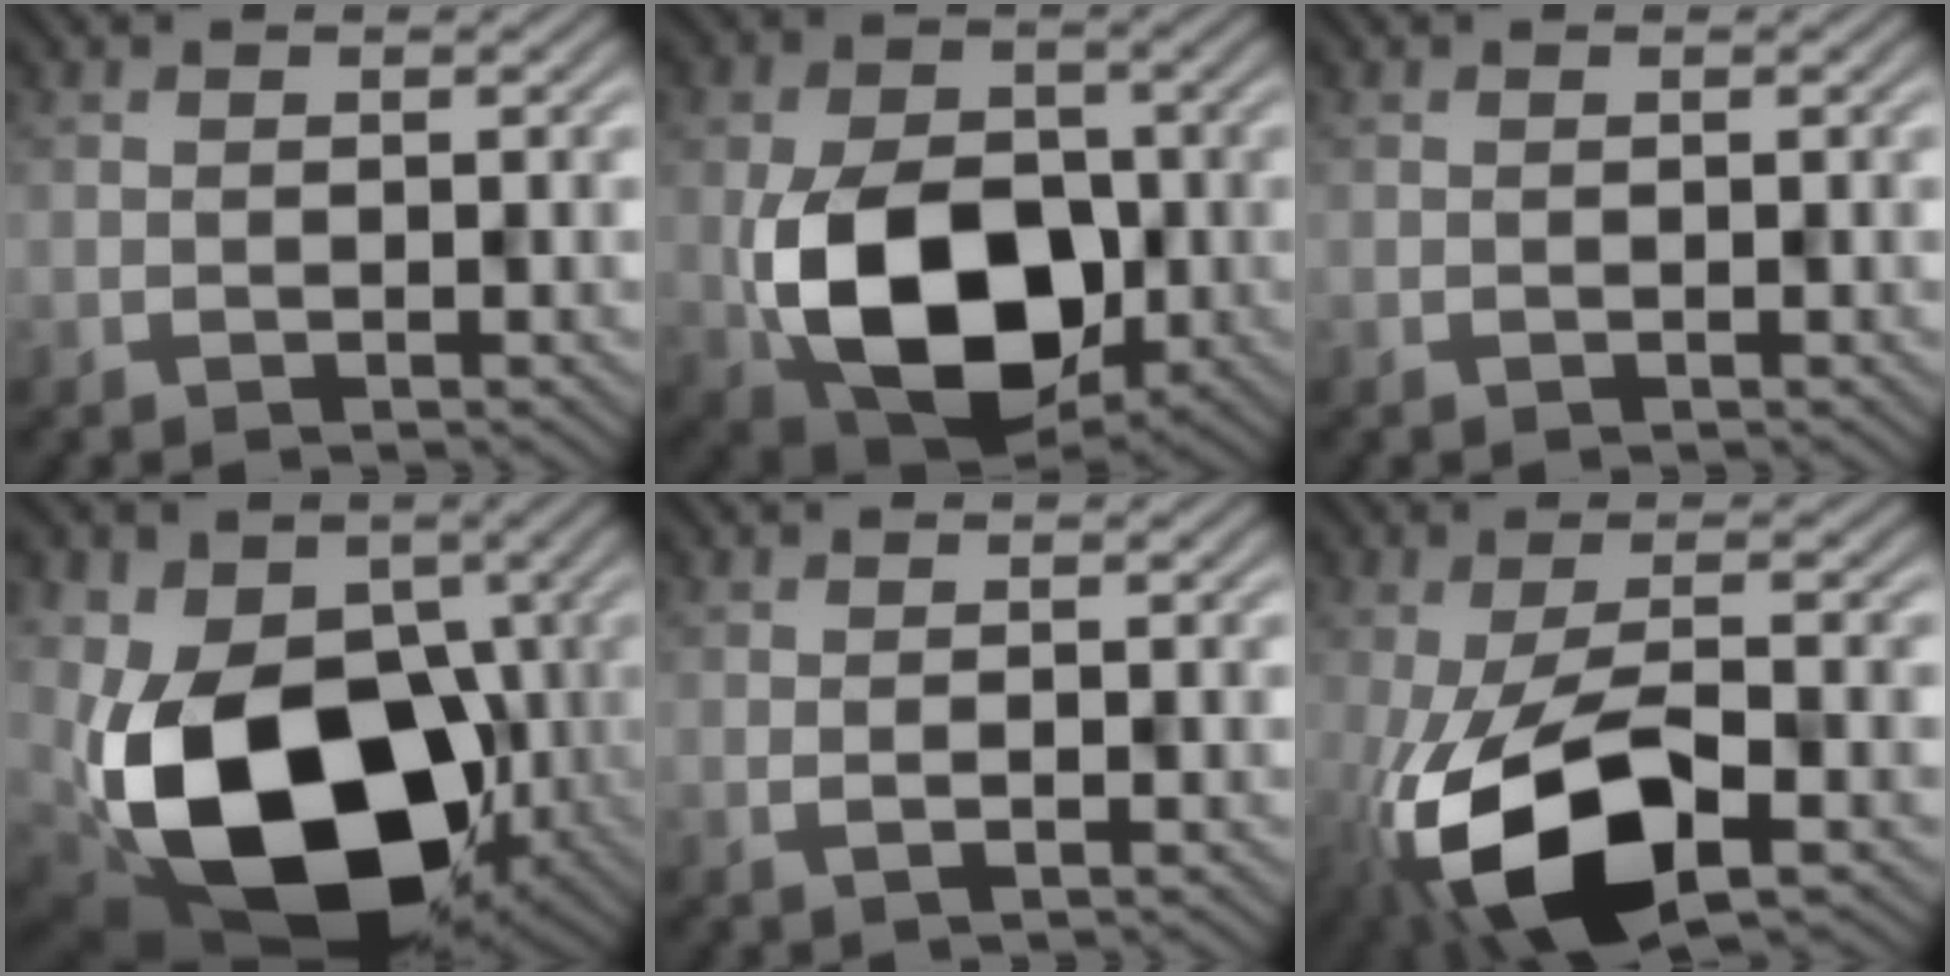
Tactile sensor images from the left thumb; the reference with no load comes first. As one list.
[{"total": 12.9, "force": [-3.1, 8.8, 8.9], "torque": [-0.179, -0.035, -0.053]}, {"total": 0.0}, {"total": 18.3, "force": [-4.9, 12.2, 12.7], "torque": [-0.229, -0.031, -0.083]}, {"total": 0.9, "force": [0.2, 0.2, 0.8], "torque": [-0.017, -0.001, 0.000]}, {"total": 13.1, "force": [-5.0, 5.4, 10.8], "torque": [-0.209, -0.020, -0.089]}]